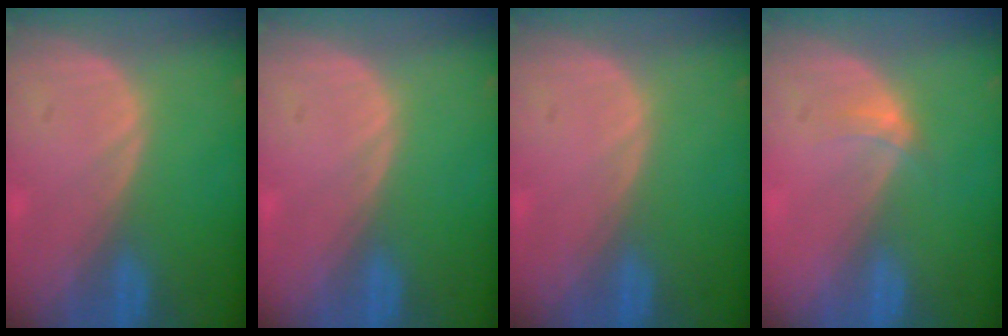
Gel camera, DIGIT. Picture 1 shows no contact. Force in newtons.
{"total": 0.0}
{"total": 0.0}
{"total": 1.9, "press": 1.5, "slide": 1.1}